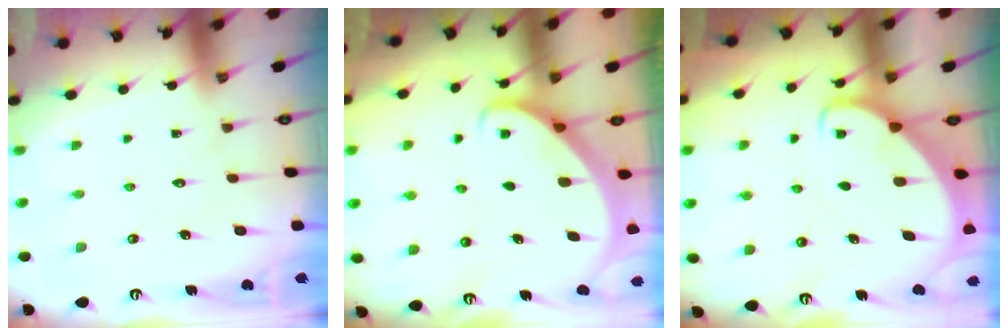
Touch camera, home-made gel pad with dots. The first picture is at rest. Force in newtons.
{"total": 2.8, "press": 2.8, "slide": 0.2}
{"total": 2.7, "press": 2.6, "slide": 0.4}